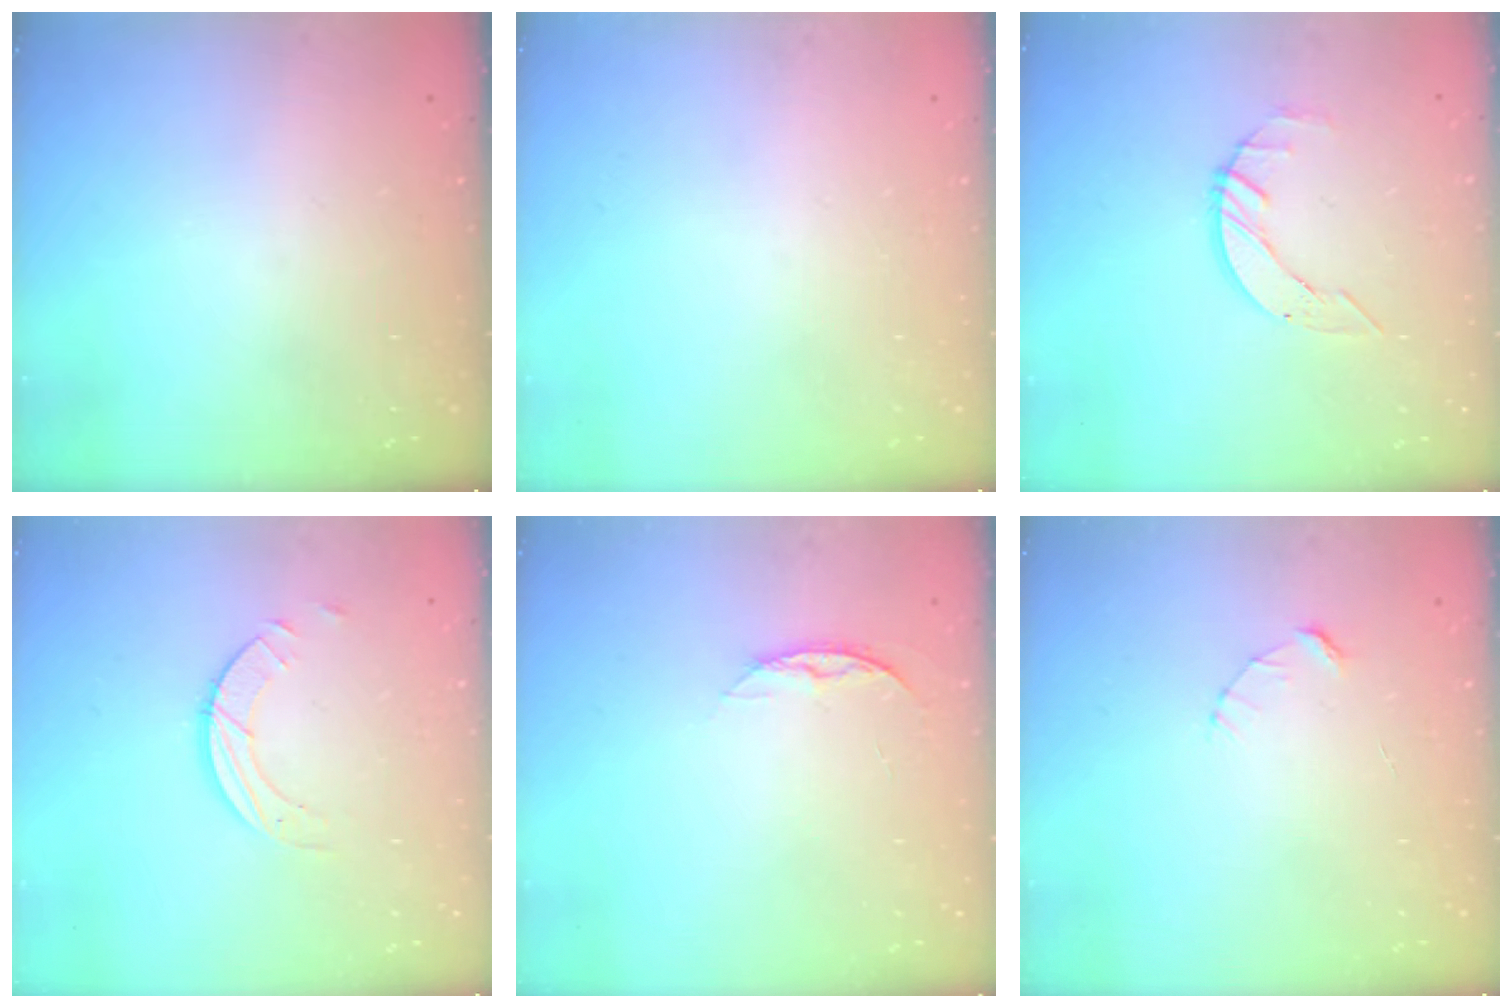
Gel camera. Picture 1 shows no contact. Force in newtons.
{"total": 0.0}
{"total": 3.6, "press": 3.6, "slide": 0.4}
{"total": 3.4, "press": 3.4, "slide": 0.3}
{"total": 6.4, "press": 6.3, "slide": 0.8}
{"total": 2.7, "press": 2.7, "slide": 0.3}